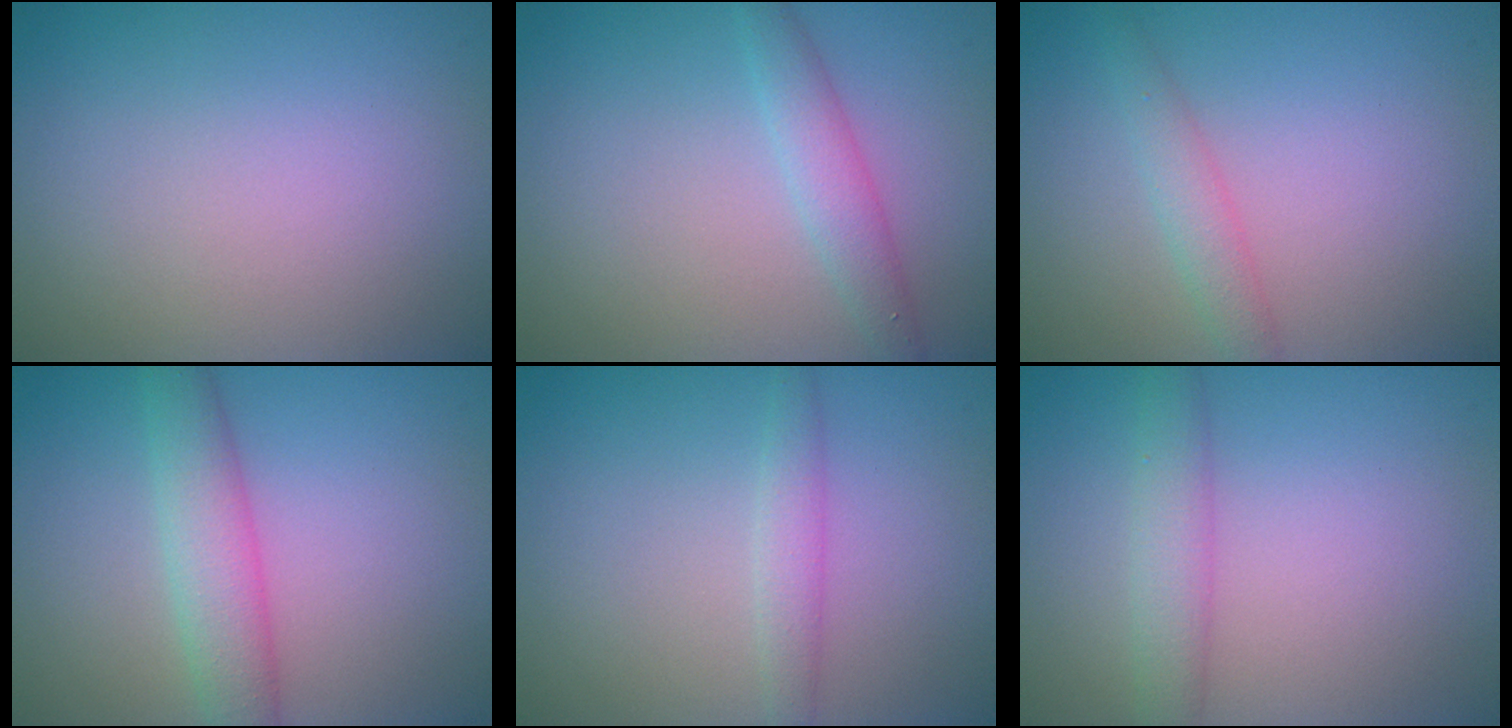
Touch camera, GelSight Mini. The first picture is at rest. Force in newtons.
{"total": 2.3, "press": 2.3, "slide": 0.0}
{"total": 1.9, "press": 1.9, "slide": 0.0}
{"total": 3.9, "press": 3.9, "slide": 0.1}
{"total": 1.6, "press": 1.6, "slide": 0.0}
{"total": 2.7, "press": 2.7, "slide": 0.2}